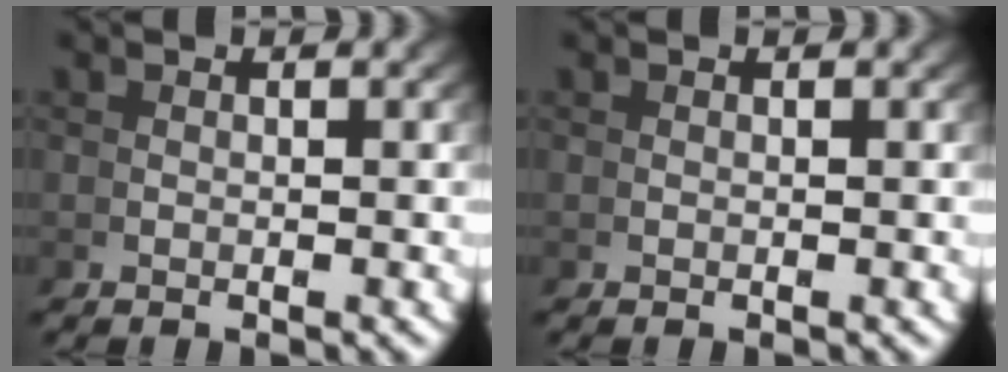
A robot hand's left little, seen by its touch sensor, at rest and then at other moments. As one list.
[{"total": 0.0}]